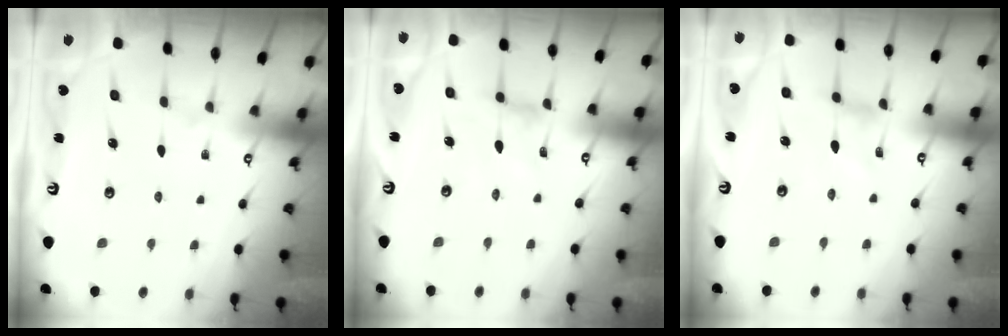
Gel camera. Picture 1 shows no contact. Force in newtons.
{"total": 0.8, "press": 0.8, "slide": 0.2}
{"total": 0.0}